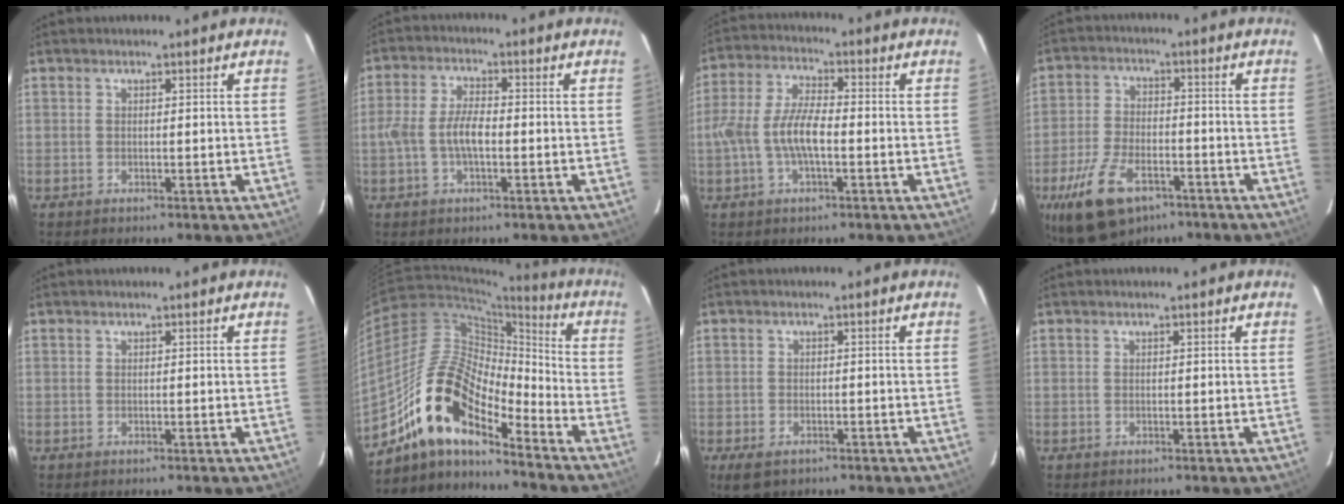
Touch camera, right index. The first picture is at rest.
{"total": 6.0, "force": [-1.4, 2.4, 5.4], "torque": [-0.111, 0.008, -0.027]}
{"total": 8.9, "force": [-2.0, 3.1, 8.1], "torque": [-0.170, 0.008, -0.040]}
{"total": 14.1, "force": [-8.5, 7.2, 8.7], "torque": [-0.194, -0.020, -0.151]}
{"total": 0.0}
{"total": 15.4, "force": [-11.4, 5.2, 9.0], "torque": [-0.165, 0.009, -0.230]}
{"total": 4.4, "force": [-2.7, 2.6, 2.3], "torque": [-0.056, -0.014, -0.046]}
{"total": 0.0}